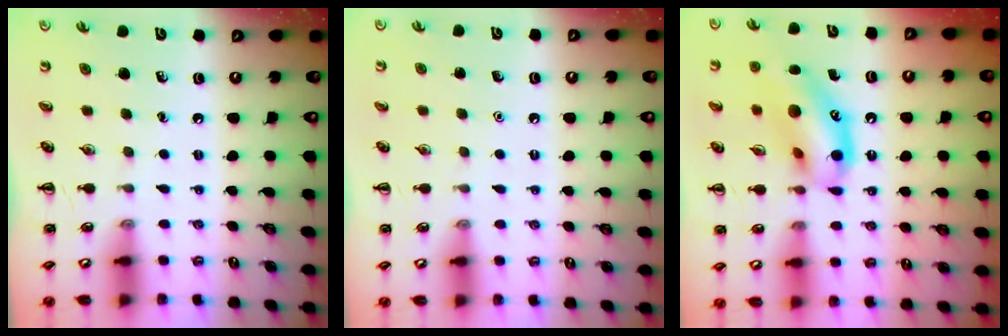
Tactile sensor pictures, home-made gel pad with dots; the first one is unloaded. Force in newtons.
{"total": 1.6, "press": 1.6, "slide": 0.1}
{"total": 15.1, "press": 14.7, "slide": 3.3}